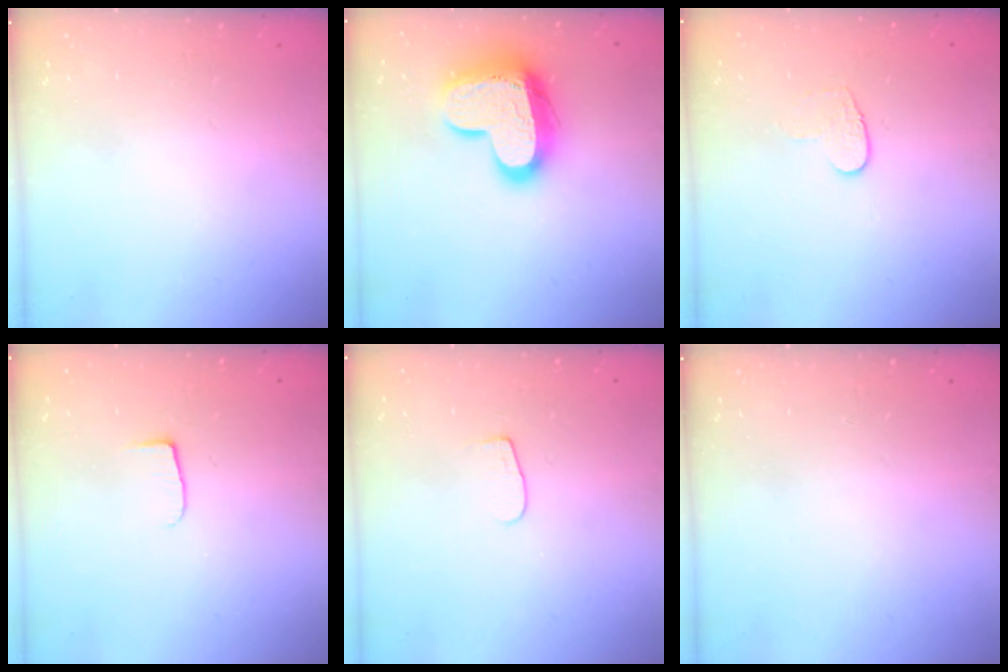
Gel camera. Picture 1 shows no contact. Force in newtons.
{"total": 16.3, "press": 16.3, "slide": 1.0}
{"total": 6.6, "press": 6.6, "slide": 0.6}
{"total": 5.0, "press": 4.9, "slide": 0.6}
{"total": 3.8, "press": 3.8, "slide": 0.5}
{"total": 0.0}